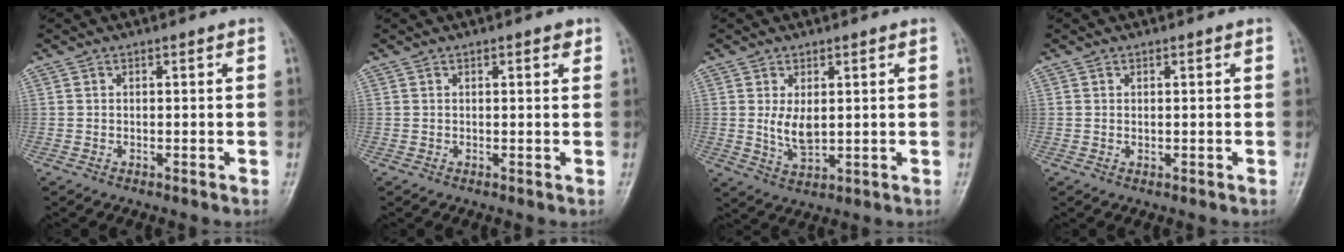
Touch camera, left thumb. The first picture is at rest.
{"total": 1.8, "force": [0.9, 0.7, 1.3], "torque": [-0.014, -0.002, 0.010]}
{"total": 5.1, "force": [0.8, 2.8, 4.2], "torque": [-0.068, -0.015, 0.021]}
{"total": 0.9, "force": [0.2, 0.5, 0.7], "torque": [-0.012, 0.000, 0.007]}